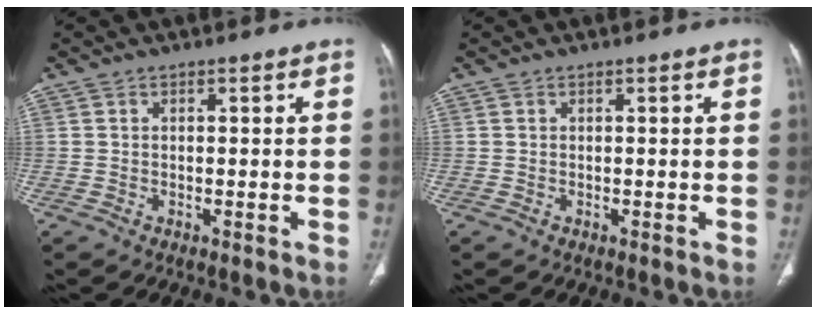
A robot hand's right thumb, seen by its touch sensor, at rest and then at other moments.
{"total": 0.0}